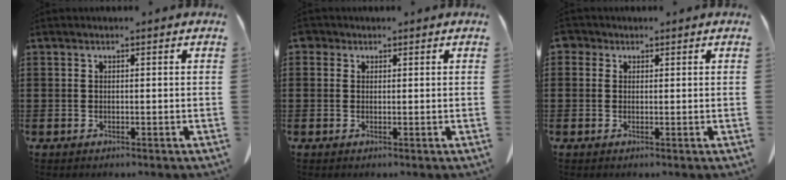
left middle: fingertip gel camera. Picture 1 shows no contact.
{"total": 1.0, "force": [0.4, 0.8, 0.3], "torque": [-0.009, 0.005, 0.008]}
{"total": 1.1, "force": [0.5, 1.0, 0.2], "torque": [-0.010, 0.006, 0.009]}